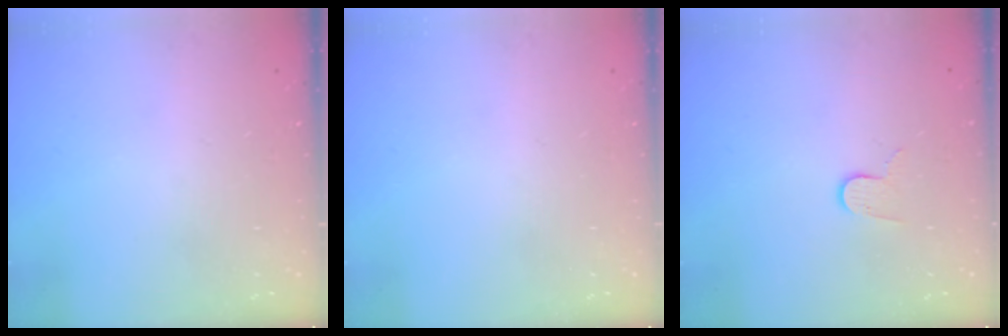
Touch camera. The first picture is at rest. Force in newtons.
{"total": 0.0}
{"total": 6.0, "press": 6.0, "slide": 0.2}